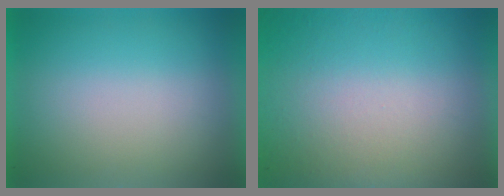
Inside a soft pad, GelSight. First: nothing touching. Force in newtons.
{"total": 9.5}